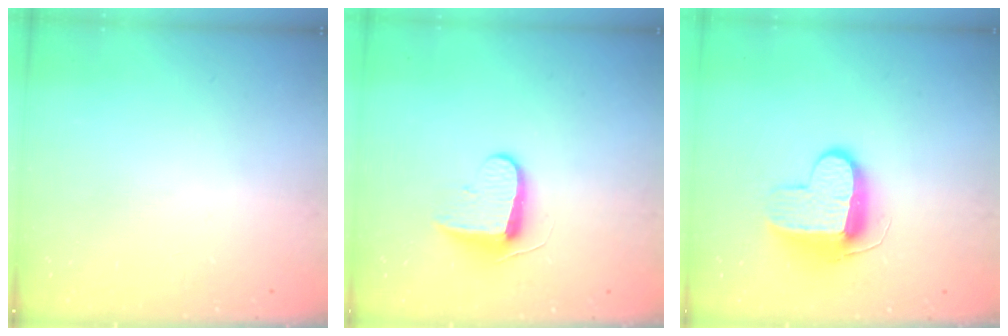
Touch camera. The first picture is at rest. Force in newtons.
{"total": 9.4, "press": 9.3, "slide": 0.9}
{"total": 9.4, "press": 9.3, "slide": 1.3}